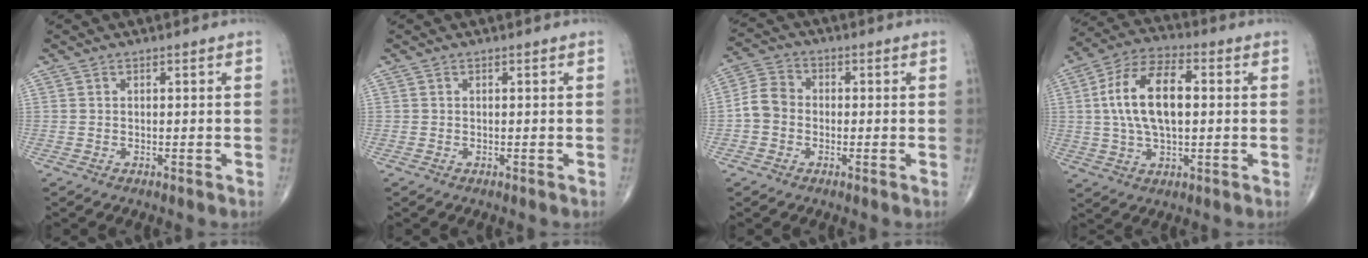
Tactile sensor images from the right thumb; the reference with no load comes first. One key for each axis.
{"total": 0.0}
{"total": 5.7, "fx": -1.1, "fy": 4.8, "fz": 2.8, "tx": -0.043, "ty": 0.019, "tz": -0.034}
{"total": 14.7, "fx": 1.5, "fy": 7.6, "fz": 12.5, "tx": -0.236, "ty": 0.022, "tz": 0.024}